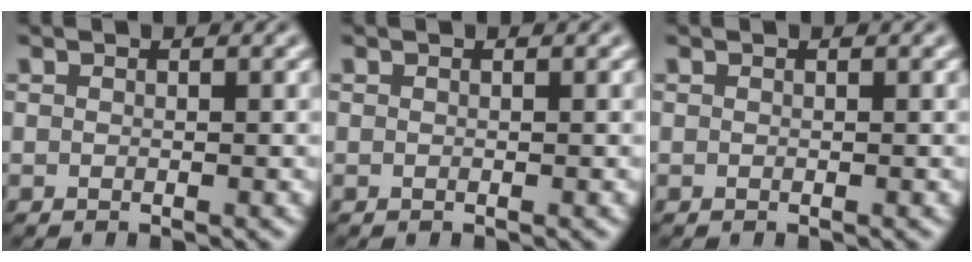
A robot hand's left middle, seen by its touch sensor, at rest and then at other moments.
{"total": 0.0}
{"total": 0.0}